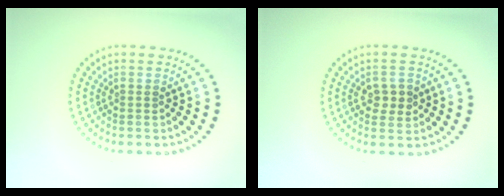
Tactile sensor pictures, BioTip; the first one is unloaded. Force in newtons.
{"total": 2.2, "press": 2.2, "slide": 0.3}